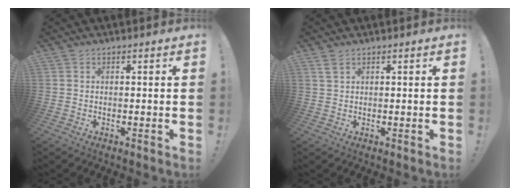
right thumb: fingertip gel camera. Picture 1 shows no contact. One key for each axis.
{"total": 2.1, "fx": 1.5, "fy": 0.8, "fz": 1.3, "tx": -0.021, "ty": -0.003, "tz": 0.026}